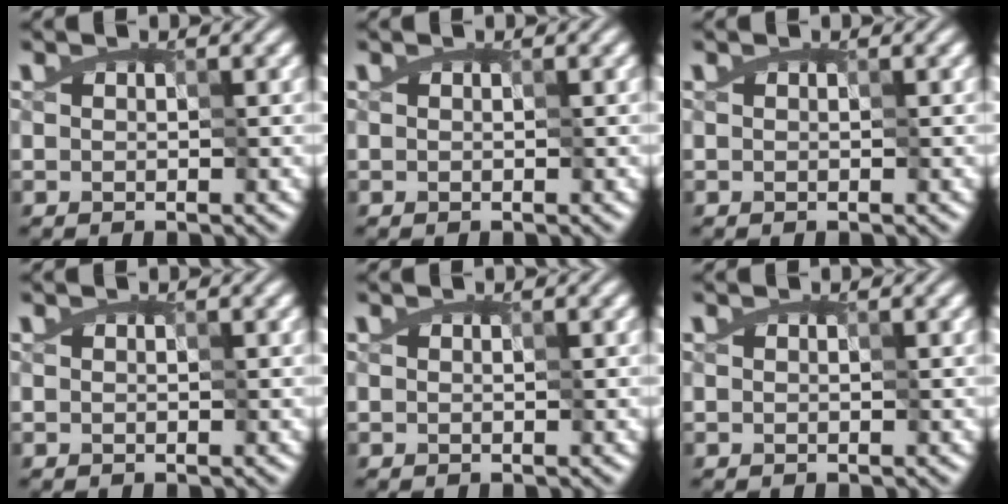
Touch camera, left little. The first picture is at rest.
{"total": 0.0}
{"total": 0.0}
{"total": 0.0}
{"total": 0.0}
{"total": 0.0}